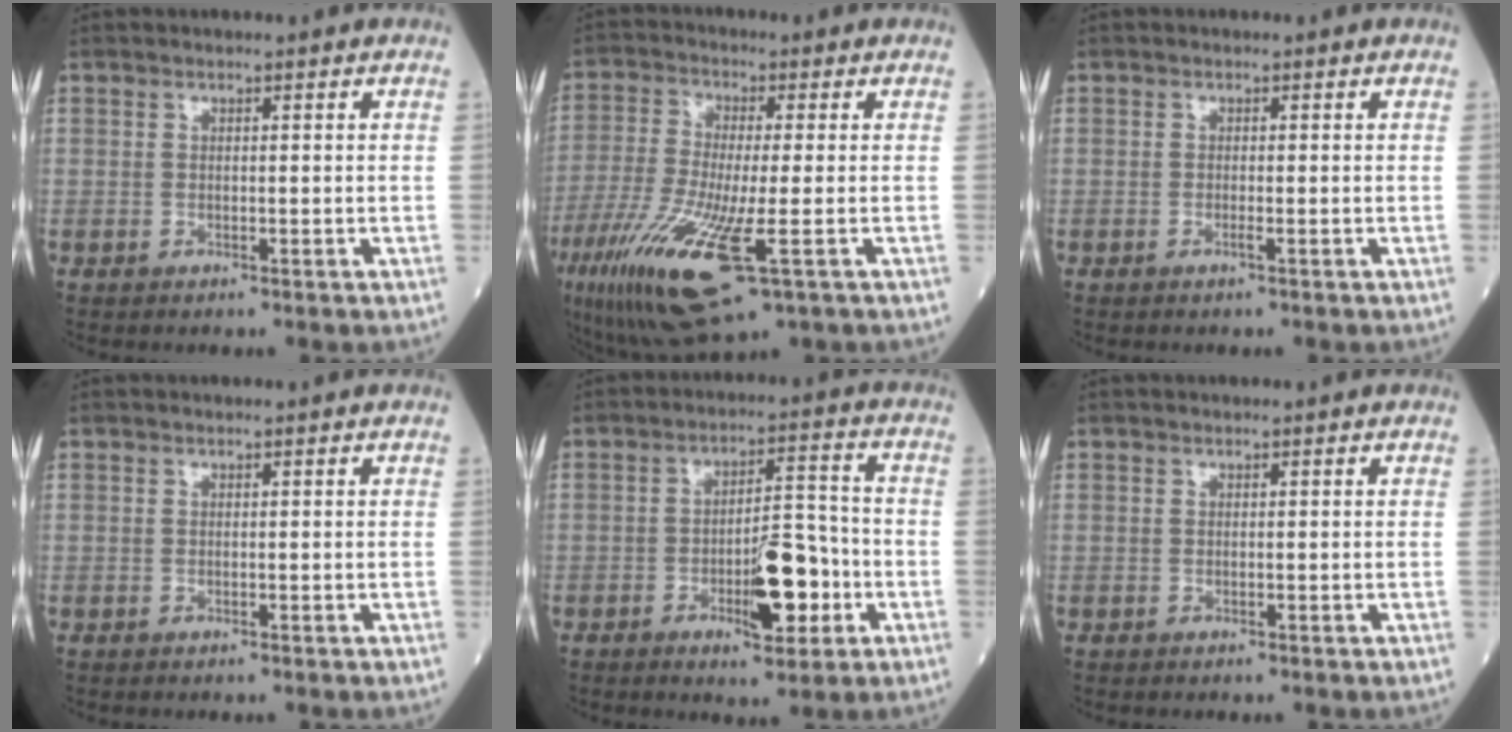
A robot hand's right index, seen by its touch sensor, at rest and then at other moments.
{"total": 16.2, "force": [-6.3, 3.0, 14.6], "torque": [-0.318, -0.049, -0.105]}
{"total": 0.6, "force": [-0.2, -0.1, 0.5], "torque": [-0.012, 0.000, -0.001]}
{"total": 0.0}
{"total": 8.6, "force": [-3.1, 2.5, 7.6], "torque": [-0.118, 0.008, -0.043]}
{"total": 0.0}